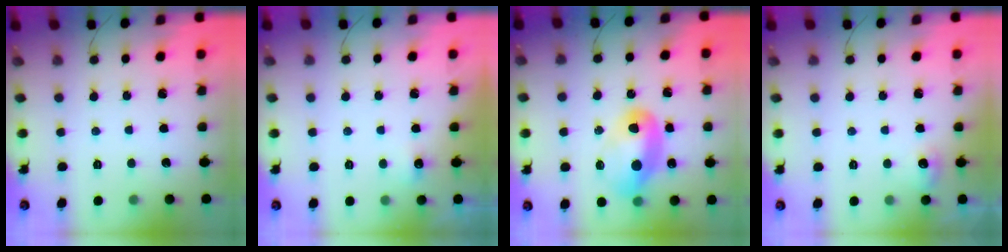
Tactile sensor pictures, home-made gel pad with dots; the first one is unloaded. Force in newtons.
{"total": 4.2, "press": 4.1, "slide": 1.1}
{"total": 11.9, "press": 11.9, "slide": 0.7}
{"total": 7.5, "press": 5.3, "slide": 5.3}